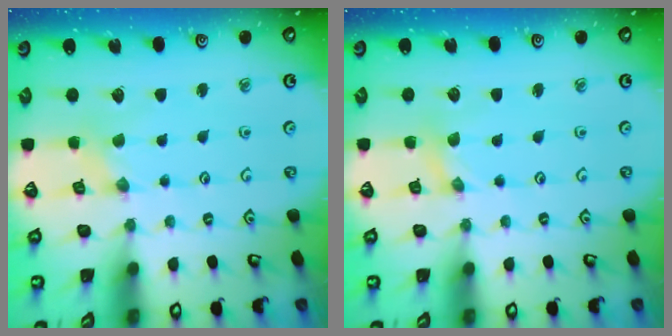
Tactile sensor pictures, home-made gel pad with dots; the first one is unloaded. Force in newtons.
{"total": 1.2, "press": 1.2, "slide": 0.1}